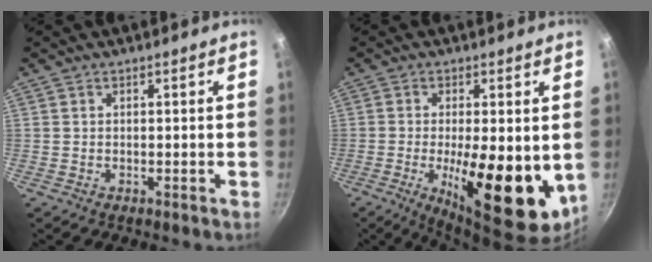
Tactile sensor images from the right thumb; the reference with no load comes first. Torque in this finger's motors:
{"motor_torque": [2.83, 2.18, 2.11, -0.64, 0.48]}